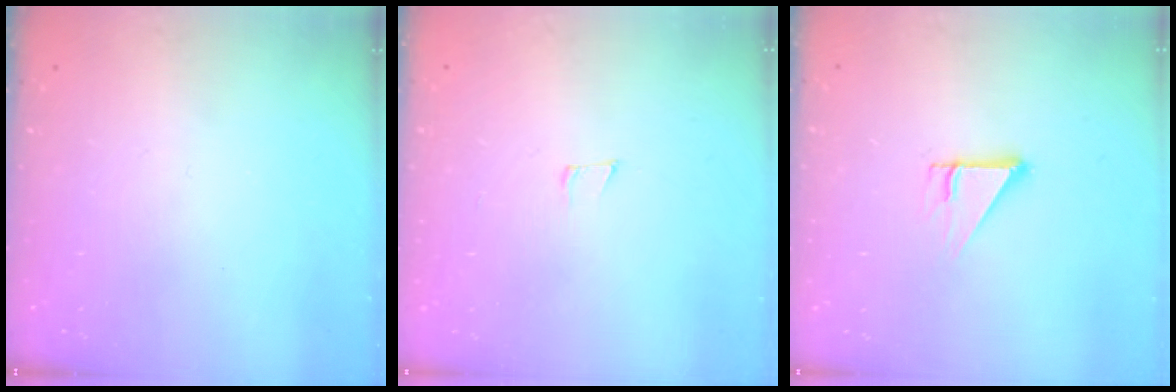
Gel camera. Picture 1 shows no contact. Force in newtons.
{"total": 5.0, "press": 4.2, "slide": 2.8}
{"total": 3.2, "press": 3.2, "slide": 0.1}